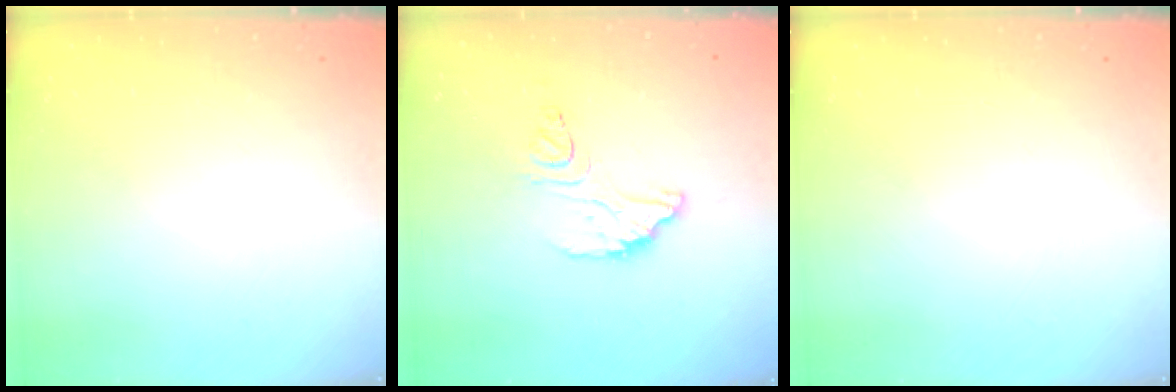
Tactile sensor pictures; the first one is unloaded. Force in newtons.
{"total": 12.5, "press": 12.4, "slide": 1.1}
{"total": 0.0}